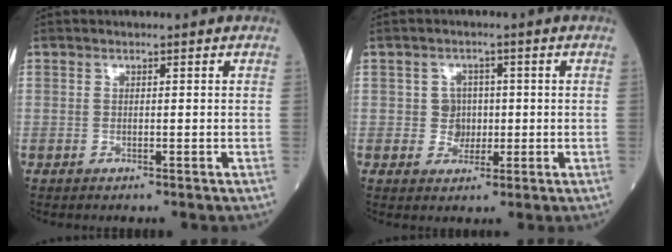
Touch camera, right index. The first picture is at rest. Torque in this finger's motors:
{"motor_torque": [-0.02, 0.00, 0.00, 0.00]}